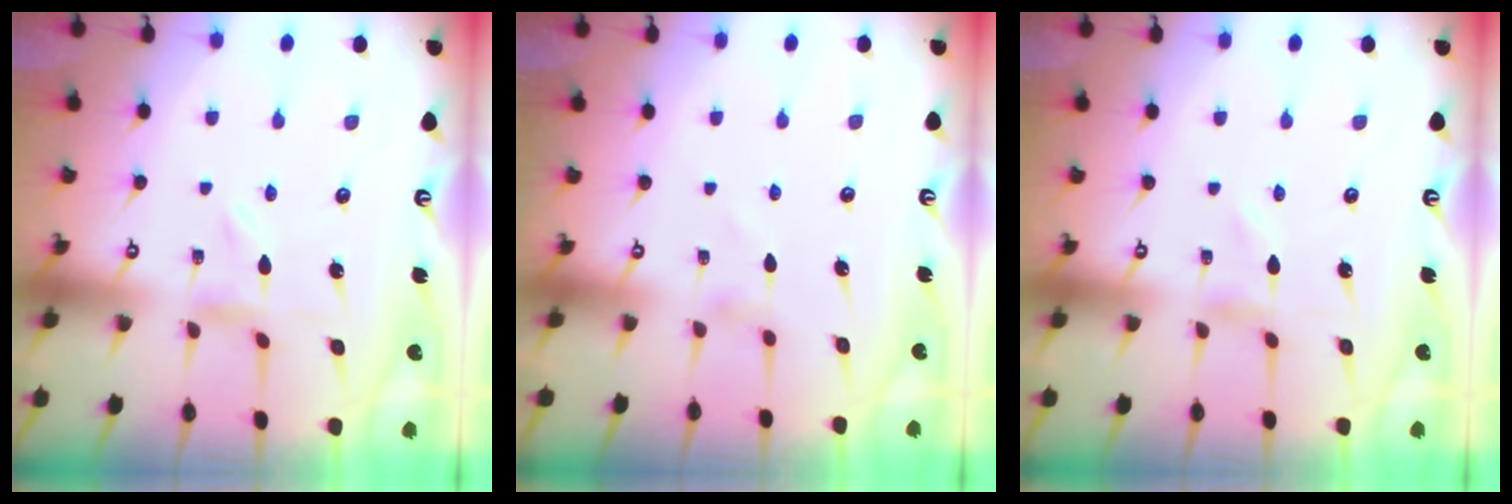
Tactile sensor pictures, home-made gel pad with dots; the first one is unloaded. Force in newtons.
{"total": 0.0}
{"total": 1.0, "press": 1.0, "slide": 0.1}